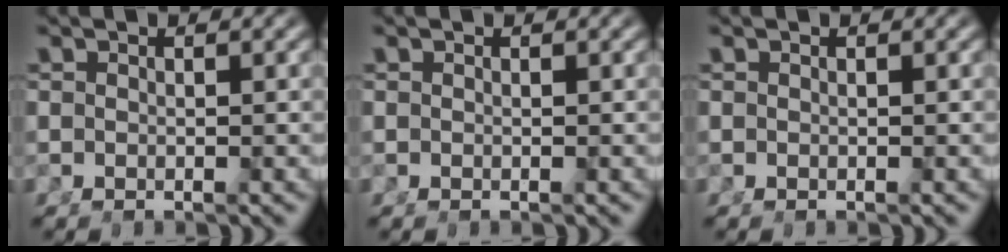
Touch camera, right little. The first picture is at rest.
{"total": 0.0}
{"total": 0.0}